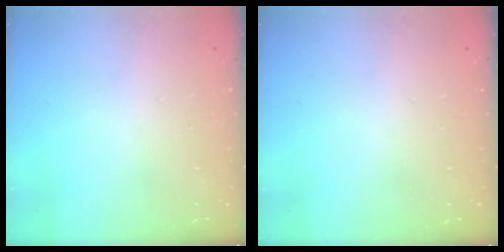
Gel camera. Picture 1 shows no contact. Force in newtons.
{"total": 0.0}